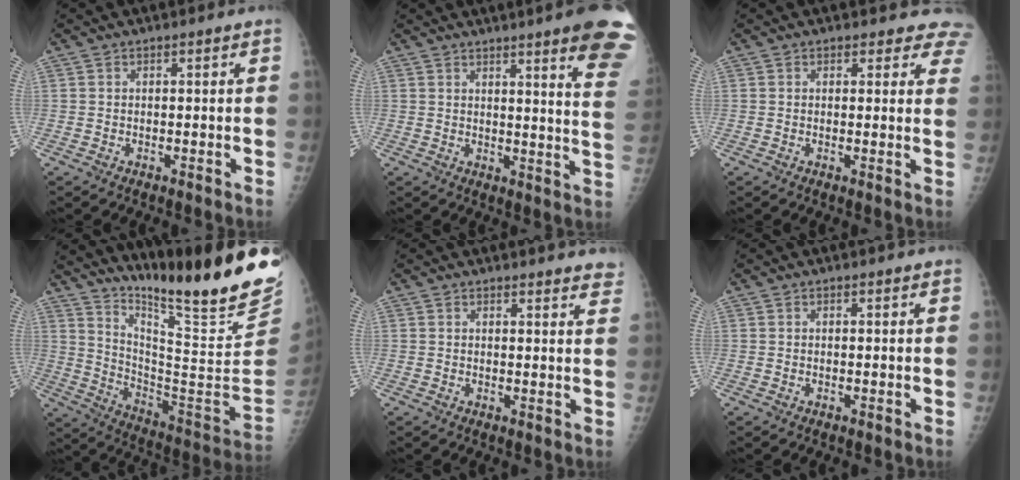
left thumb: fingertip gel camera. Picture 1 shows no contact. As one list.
[{"total": 15.2, "force": [10.2, 1.0, 11.2], "torque": [-0.114, -0.060, 0.105]}, {"total": 6.5, "force": [5.8, 2.9, 0.6], "torque": [0.047, -0.020, 0.035]}, {"total": 27.1, "force": [21.8, 1.8, 16.0], "torque": [-0.226, -0.158, 0.327]}, {"total": 5.9, "force": [5.6, 1.2, 1.4], "torque": [0.009, -0.026, 0.043]}, {"total": 0.0}]